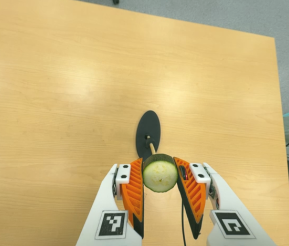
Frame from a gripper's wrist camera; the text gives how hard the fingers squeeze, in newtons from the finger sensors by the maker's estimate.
{"total": 8.4, "left": 7.7, "right": 9.1}